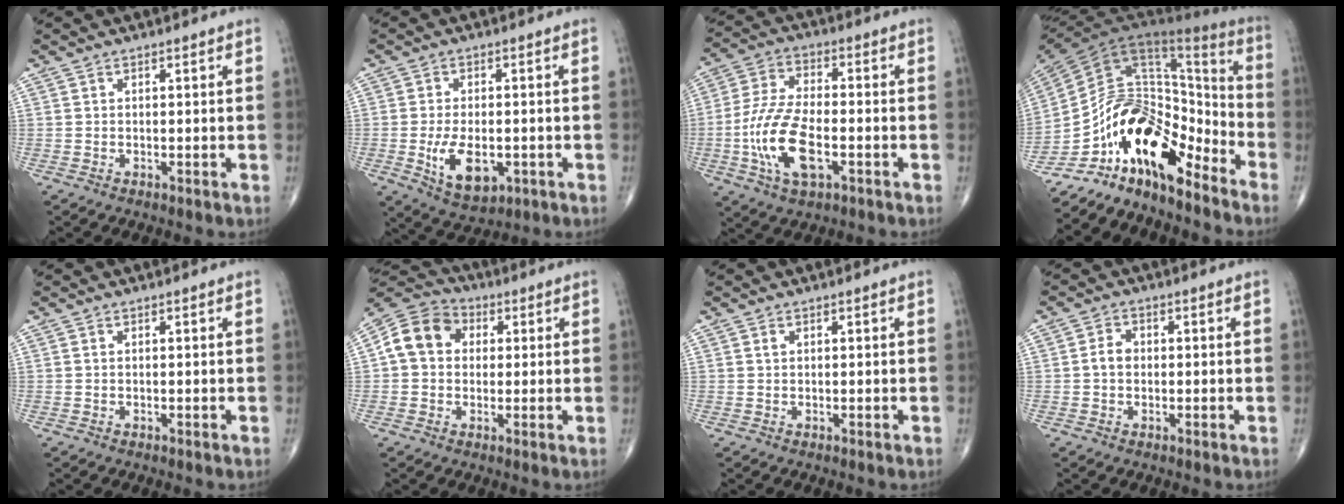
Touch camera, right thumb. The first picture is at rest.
{"total": 9.0, "force": [-2.2, 4.9, 7.2], "torque": [-0.117, -0.008, -0.024]}
{"total": 13.7, "force": [-3.8, 6.3, 11.6], "torque": [-0.242, 0.014, -0.072]}
{"total": 21.6, "force": [-13.5, 9.4, 14.0], "torque": [-0.213, 0.104, -0.233]}
{"total": 0.0}
{"total": 10.1, "force": [1.5, 8.3, 5.6], "torque": [-0.087, 0.023, 0.012]}
{"total": 0.6, "force": [0.3, 0.4, 0.4], "torque": [-0.009, 0.004, 0.007]}
{"total": 2.9, "force": [-0.1, 2.2, 1.8], "torque": [-0.028, 0.010, -0.007]}